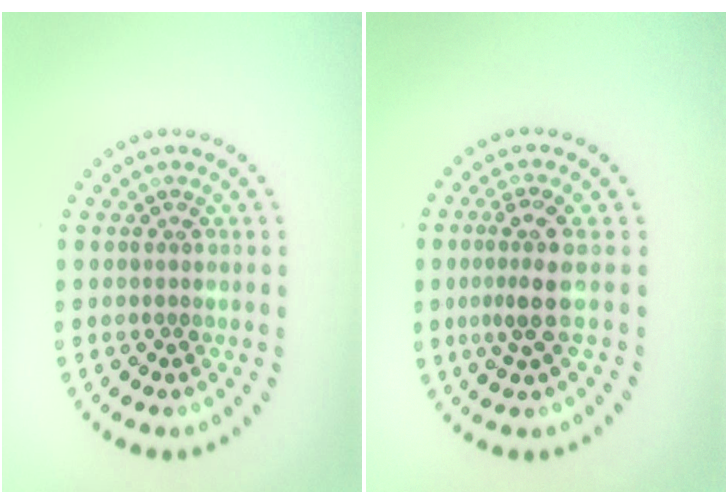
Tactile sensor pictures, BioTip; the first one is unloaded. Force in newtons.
{"total": 2.9, "press": 2.3, "slide": 1.7}